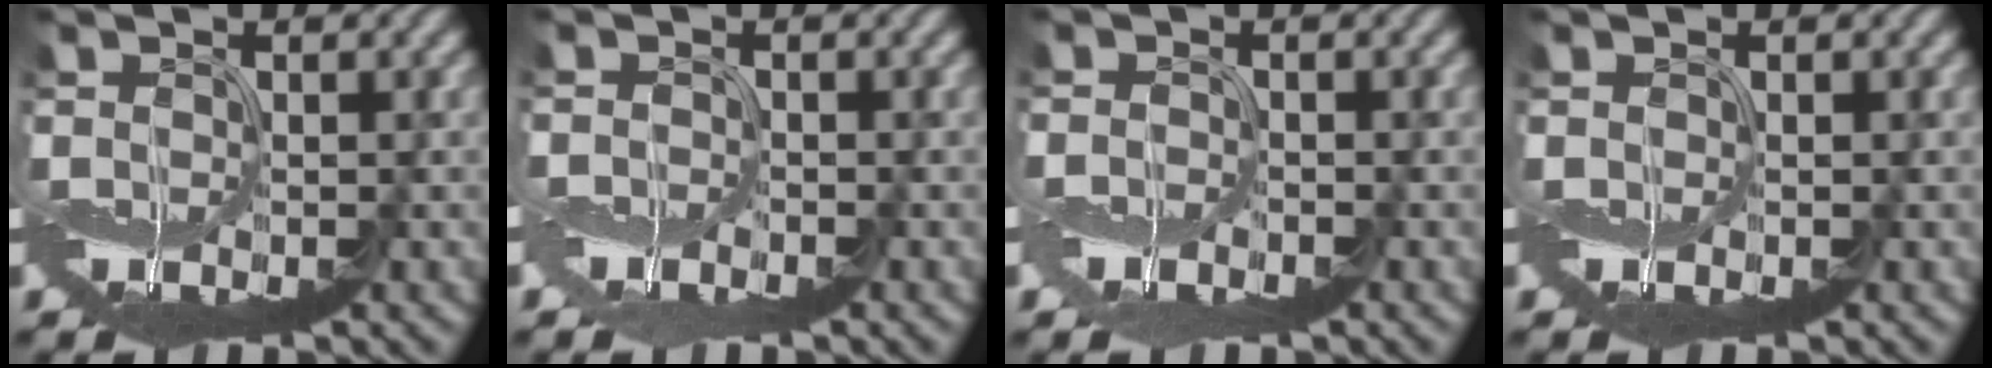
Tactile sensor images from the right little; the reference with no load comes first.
{"total": 1.7, "force": [-1.4, 0.9, 0.5], "torque": [-0.008, -0.005, -0.033]}
{"total": 1.6, "force": [-1.2, 0.9, 0.6], "torque": [-0.013, -0.006, -0.023]}
{"total": 0.0}